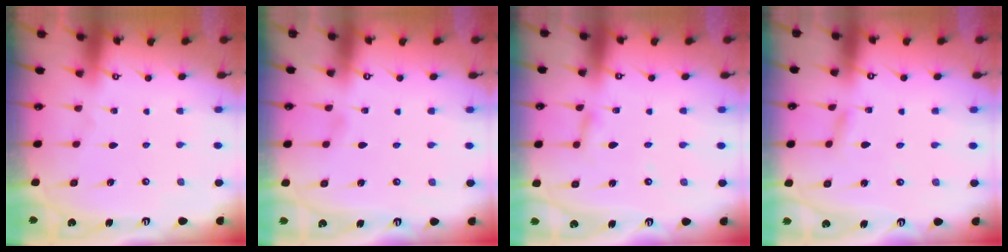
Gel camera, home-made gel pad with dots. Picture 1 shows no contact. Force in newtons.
{"total": 1.4, "press": 1.4, "slide": 0.1}
{"total": 2.6, "press": 2.6, "slide": 0.1}
{"total": 3.1, "press": 3.0, "slide": 0.3}